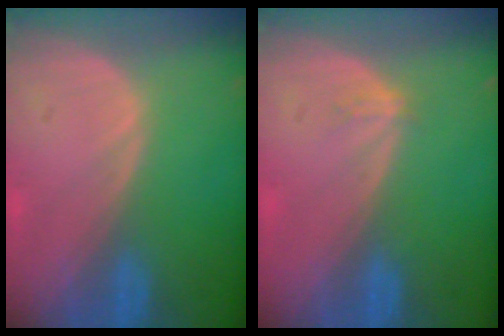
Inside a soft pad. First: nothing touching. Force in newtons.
{"total": 1.2, "press": 0.8, "slide": 0.8}